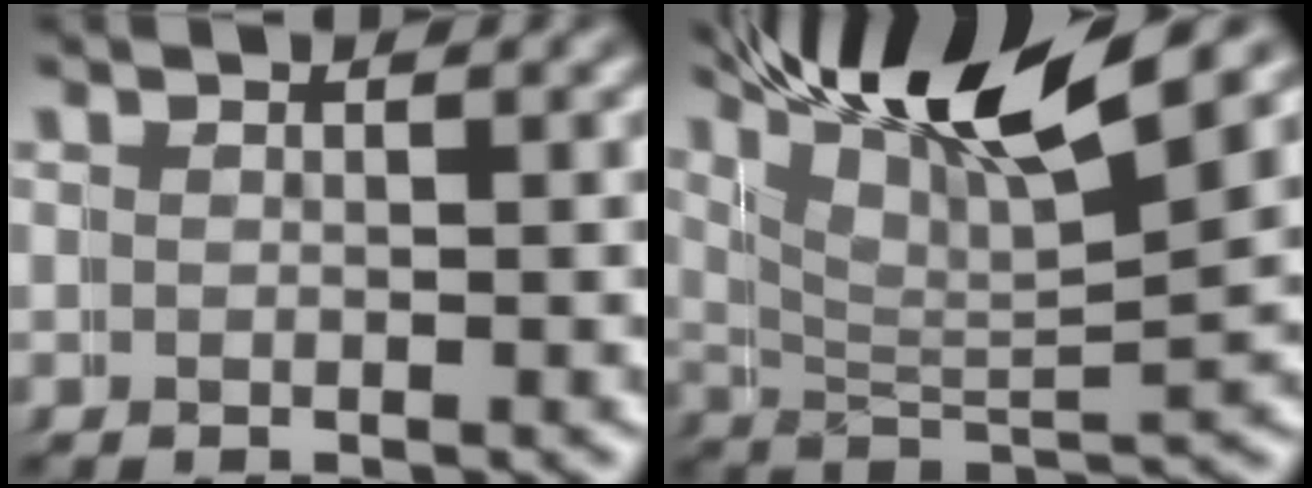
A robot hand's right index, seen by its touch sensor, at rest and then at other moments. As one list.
[{"total": 11.1, "force": [7.3, 3.8, 7.5], "torque": [-0.130, 0.015, 0.115]}]